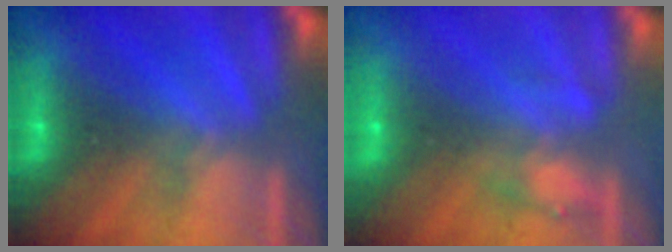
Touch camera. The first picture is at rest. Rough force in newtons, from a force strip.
{"total": 2.2}